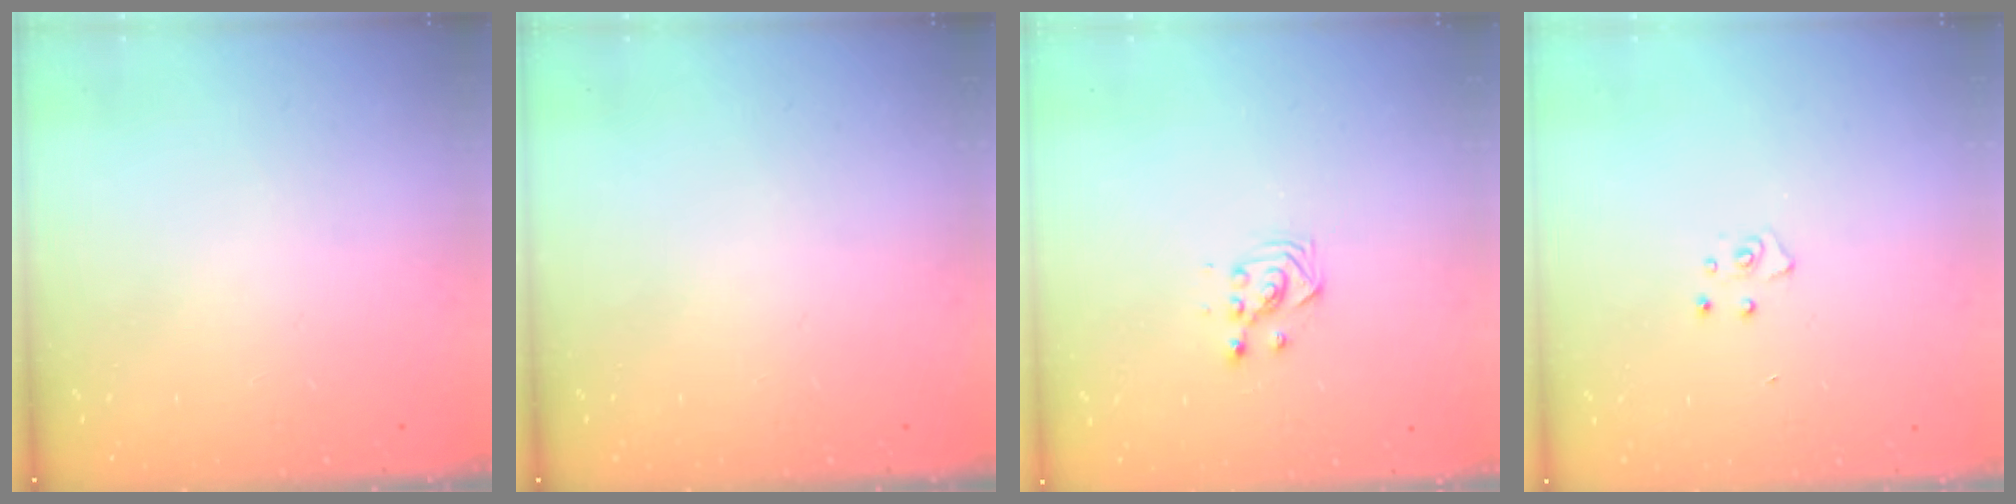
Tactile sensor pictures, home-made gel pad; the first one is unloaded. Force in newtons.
{"total": 0.0}
{"total": 2.9, "press": 2.9, "slide": 0.3}
{"total": 4.4, "press": 4.4, "slide": 0.3}